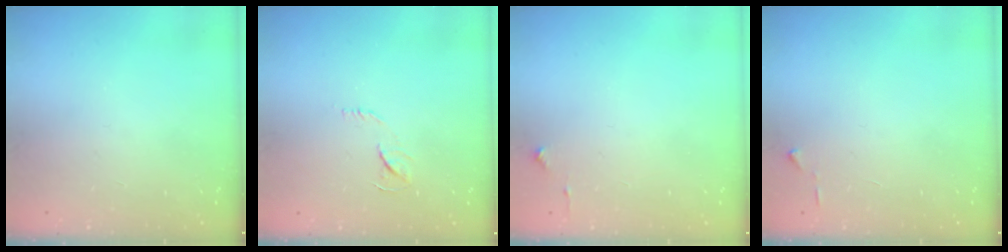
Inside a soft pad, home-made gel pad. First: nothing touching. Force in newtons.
{"total": 6.1, "press": 6.1, "slide": 0.3}
{"total": 2.7, "press": 2.6, "slide": 0.4}
{"total": 3.0, "press": 2.9, "slide": 0.4}